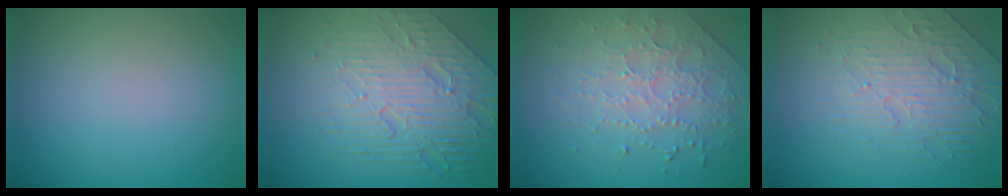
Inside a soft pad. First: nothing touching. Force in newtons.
{"total": 8.1, "press": 5.6, "slide": 5.9}
{"total": 4.3, "press": 3.1, "slide": 3.0}
{"total": 4.0, "press": 3.6, "slide": 1.6}